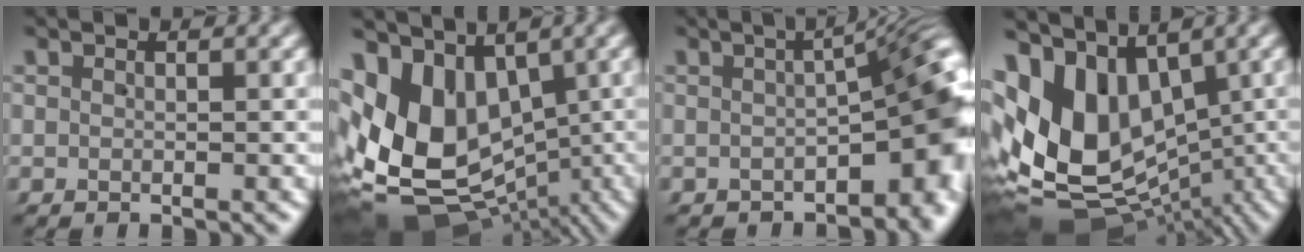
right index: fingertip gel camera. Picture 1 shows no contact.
{"total": 17.6, "force": [-3.5, 13.1, 11.2], "torque": [-0.259, -0.068, -0.028]}
{"total": 9.6, "force": [-2.0, 4.1, 8.4], "torque": [-0.065, 0.012, -0.031]}
{"total": 19.6, "force": [-2.8, 15.0, 12.3], "torque": [-0.279, -0.062, -0.023]}